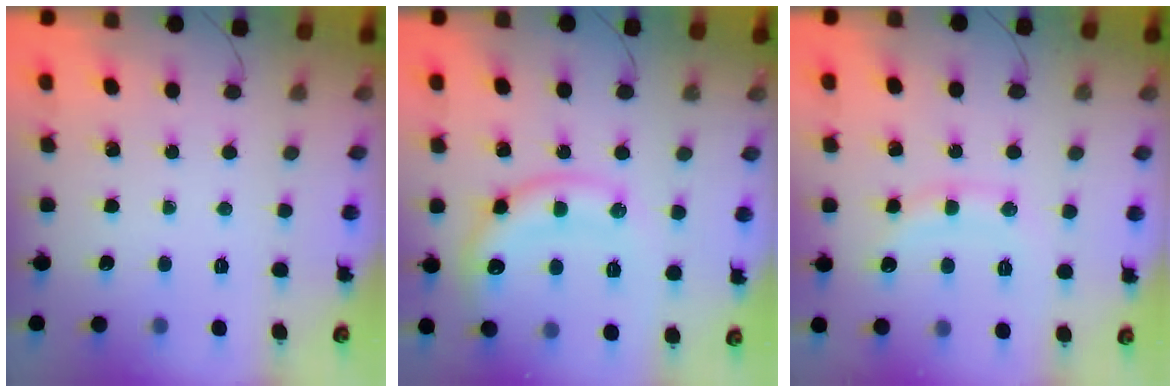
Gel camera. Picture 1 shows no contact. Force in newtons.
{"total": 15.6, "press": 15.6, "slide": 1.5}
{"total": 9.6, "press": 9.5, "slide": 0.7}